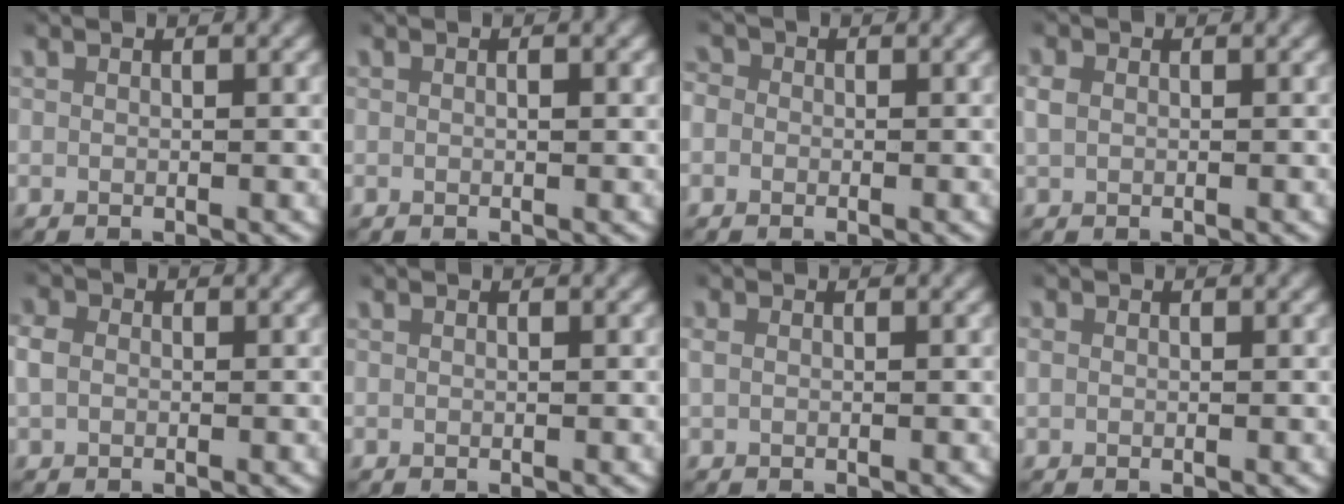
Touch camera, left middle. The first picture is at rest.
{"total": 0.5, "force": [0.2, 0.0, 0.5], "torque": [-0.007, 0.001, 0.002]}
{"total": 2.6, "force": [0.2, 2.4, 0.8], "torque": [-0.021, 0.009, -0.010]}
{"total": 1.3, "force": [0.2, 1.1, 0.8], "torque": [-0.030, -0.001, 0.007]}
{"total": 2.4, "force": [0.1, 2.1, 1.2], "torque": [-0.045, 0.000, 0.001]}
{"total": 0.0}
{"total": 0.8, "force": [0.1, 0.6, 0.5], "torque": [-0.018, 0.002, 0.002]}
{"total": 0.8, "force": [0.1, 0.7, 0.4], "torque": [-0.013, 0.003, 0.000]}